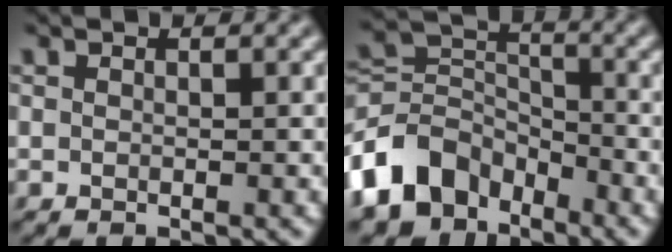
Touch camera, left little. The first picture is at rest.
{"total": 8.4, "force": [-5.2, 5.5, 3.7], "torque": [-0.071, -0.001, -0.117]}